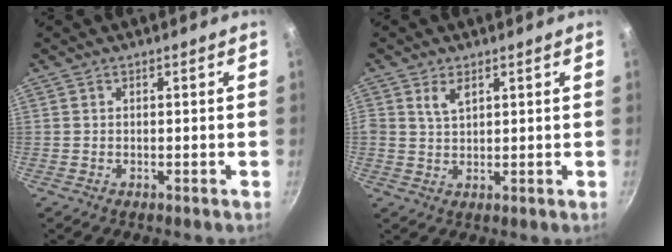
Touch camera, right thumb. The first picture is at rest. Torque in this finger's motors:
{"motor_torque": [-0.04, 0.08, 0.44, 0.26, 0.05]}